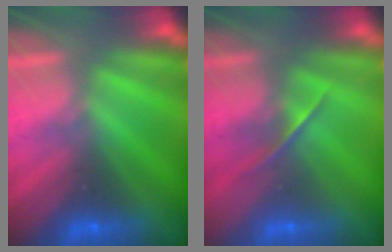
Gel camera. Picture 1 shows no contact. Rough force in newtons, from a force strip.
{"total": 1.4}